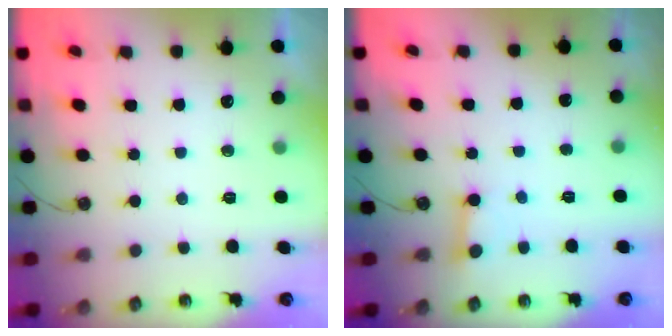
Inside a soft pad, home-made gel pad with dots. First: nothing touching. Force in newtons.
{"total": 2.4, "press": 2.4, "slide": 0.2}